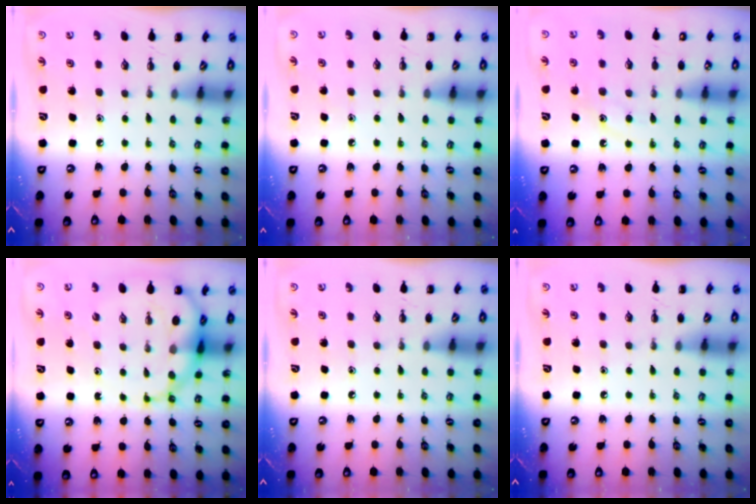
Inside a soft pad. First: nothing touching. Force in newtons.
{"total": 6.3, "press": 6.0, "slide": 1.9}
{"total": 11.8, "press": 11.7, "slide": 1.4}
{"total": 9.4, "press": 9.0, "slide": 2.7}
{"total": 0.0}
{"total": 0.0}